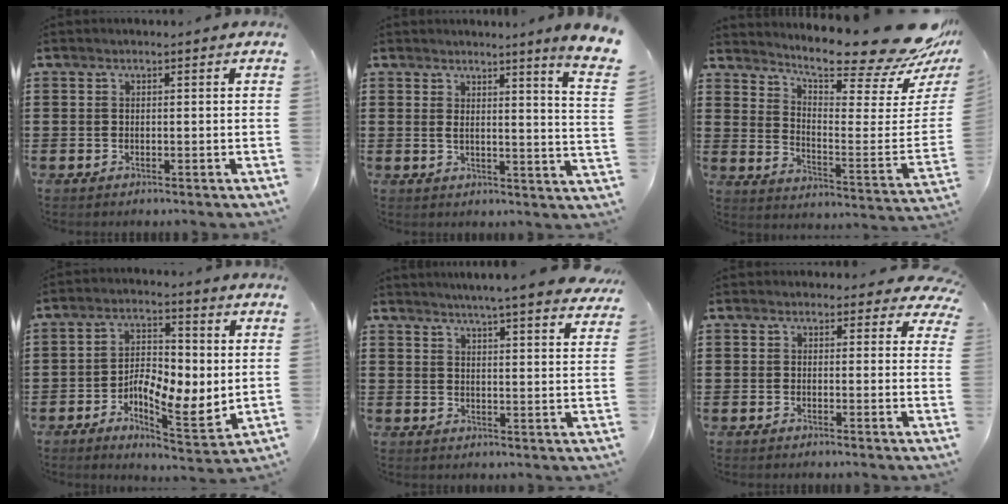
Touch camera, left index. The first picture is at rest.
{"total": 3.7, "force": [2.7, -1.1, 2.3], "torque": [-0.060, -0.028, 0.038]}
{"total": 13.5, "force": [11.5, 1.1, 6.9], "torque": [-0.120, -0.100, 0.189]}
{"total": 5.8, "force": [-0.7, 2.9, 5.0], "torque": [-0.087, -0.006, -0.018]}
{"total": 4.6, "force": [4.4, -0.5, 1.0], "torque": [-0.031, -0.028, 0.074]}
{"total": 2.2, "force": [2.0, 0.9, 0.3], "torque": [0.001, -0.007, 0.033]}